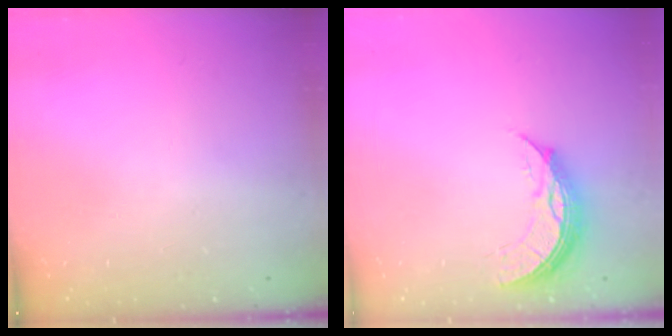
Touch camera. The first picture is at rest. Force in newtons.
{"total": 8.8, "press": 8.7, "slide": 0.6}